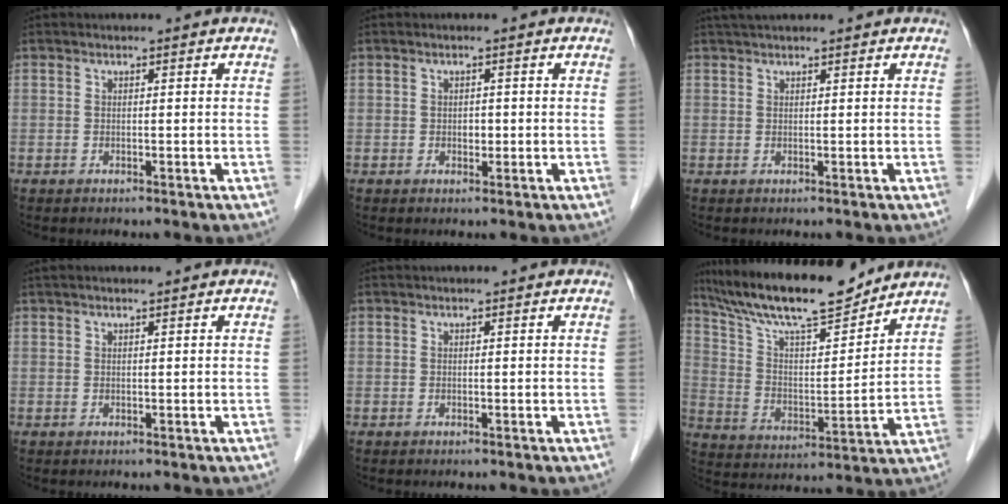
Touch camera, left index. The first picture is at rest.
{"total": 1.1, "force": [-0.1, 0.8, 0.7], "torque": [-0.012, 0.001, -0.001]}
{"total": 3.0, "force": [2.7, 0.4, 1.3], "torque": [-0.019, 0.030, 0.047]}
{"total": 2.7, "force": [2.3, 0.1, 1.4], "torque": [-0.016, 0.027, 0.039]}
{"total": 0.8, "force": [0.8, 0.1, 0.2], "torque": [-0.007, 0.019, 0.017]}
{"total": 17.7, "force": [15.2, 2.6, 8.7], "torque": [-0.158, 0.010, 0.267]}